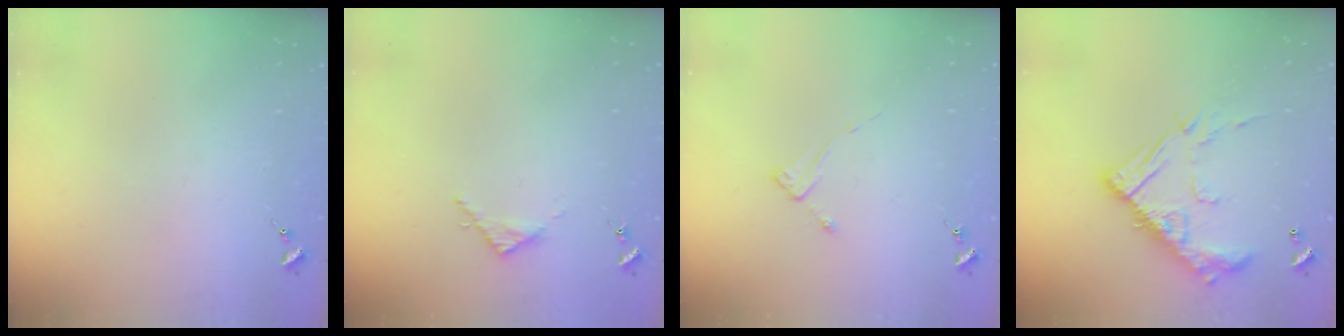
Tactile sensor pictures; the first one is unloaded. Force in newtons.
{"total": 3.1, "press": 3.1, "slide": 0.4}
{"total": 2.0, "press": 2.0, "slide": 0.3}
{"total": 17.5, "press": 17.4, "slide": 1.3}